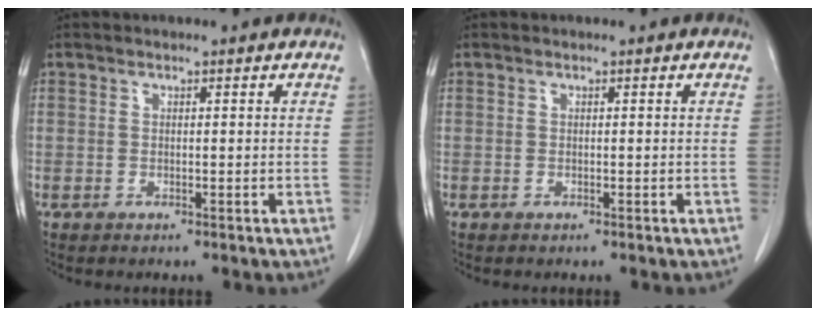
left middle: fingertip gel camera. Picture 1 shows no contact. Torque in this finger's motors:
{"motor_torque": [-0.06, 0.00, 0.02, 0.00]}